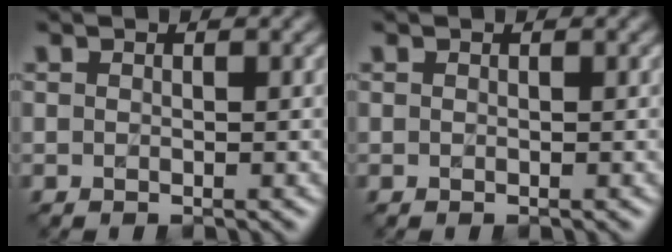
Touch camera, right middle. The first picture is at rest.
{"total": 0.0}